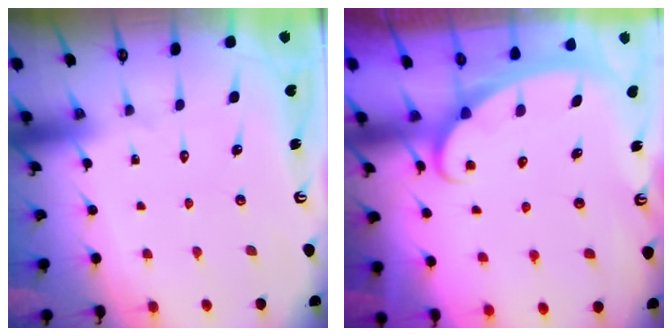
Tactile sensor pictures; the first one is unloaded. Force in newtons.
{"total": 2.5, "press": 2.5, "slide": 0.4}